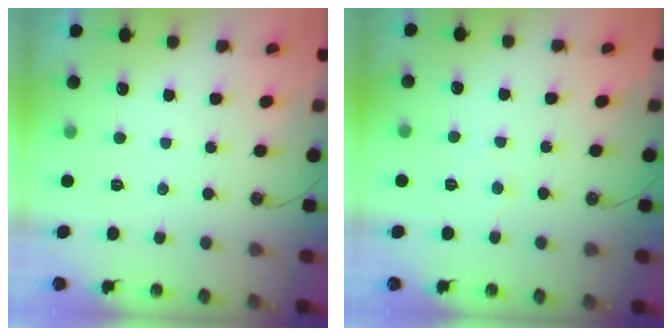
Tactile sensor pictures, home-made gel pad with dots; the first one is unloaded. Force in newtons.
{"total": 4.9, "press": 4.9, "slide": 0.5}